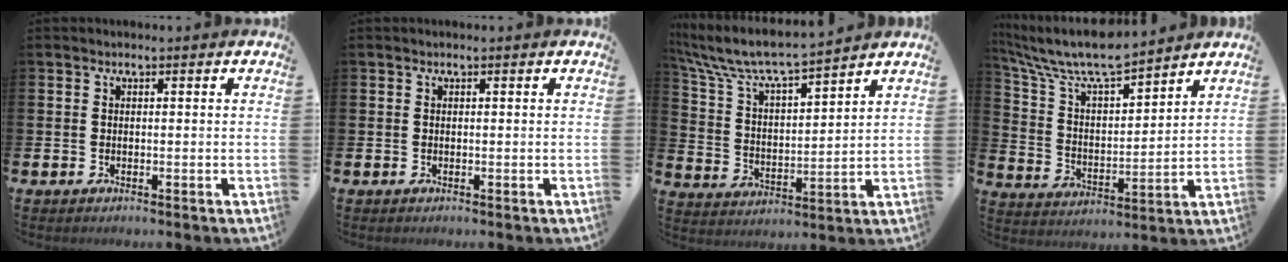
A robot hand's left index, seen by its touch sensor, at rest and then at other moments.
{"total": 0.0}
{"total": 7.8, "force": [7.3, 0.7, 2.5], "torque": [-0.086, -0.053, 0.125]}
{"total": 9.2, "force": [8.5, 1.6, 3.3], "torque": [-0.107, -0.049, 0.148]}